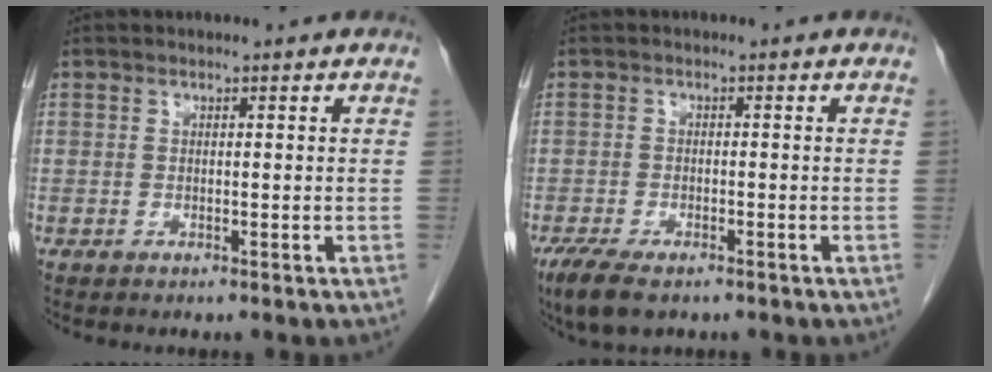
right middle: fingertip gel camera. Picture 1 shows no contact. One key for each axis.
{"total": 6.1, "fx": -4.3, "fy": 2.2, "fz": 3.7, "tx": -0.069, "ty": -0.013, "tz": -0.069}